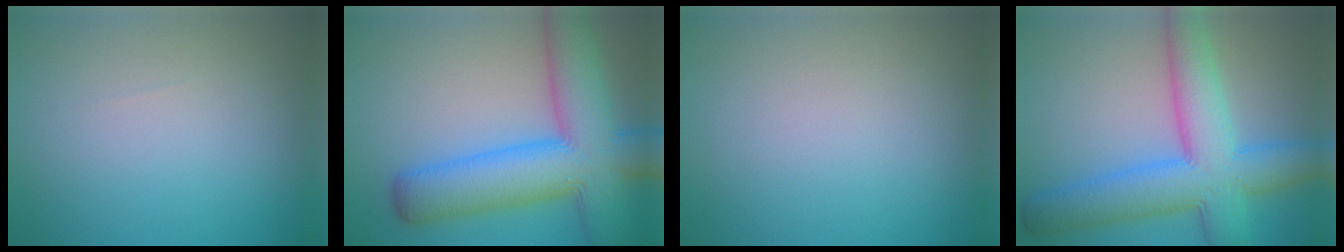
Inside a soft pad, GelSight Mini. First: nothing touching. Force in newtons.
{"total": 12.0, "press": 12.0, "slide": 0.4}
{"total": 0.0}
{"total": 9.4, "press": 9.4, "slide": 0.3}